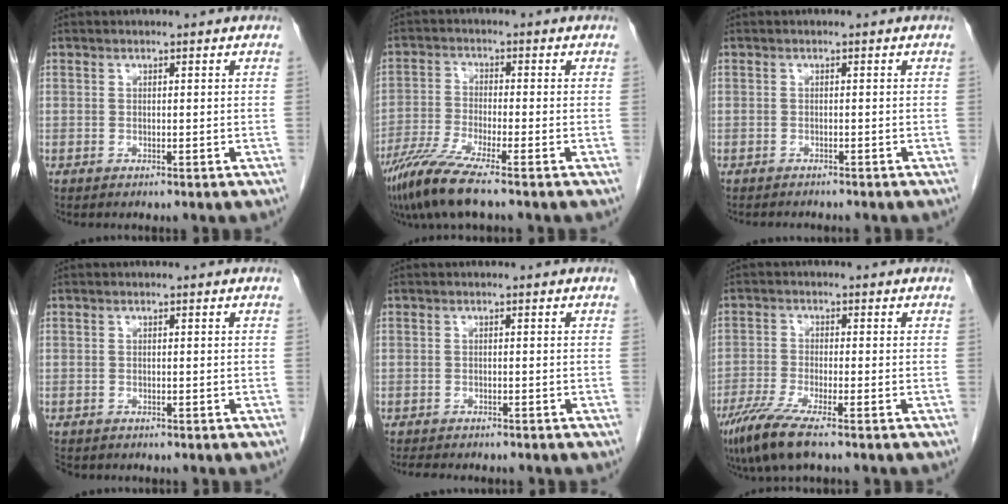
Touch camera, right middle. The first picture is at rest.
{"total": 7.8, "force": [-5.8, -0.4, 5.2], "torque": [-0.108, -0.028, -0.114]}
{"total": 2.9, "force": [-2.7, 0.5, 0.8], "torque": [-0.013, -0.007, -0.033]}
{"total": 2.7, "force": [-2.2, 1.3, 0.9], "torque": [-0.017, -0.004, -0.031]}
{"total": 5.8, "force": [-5.0, 1.4, 2.4], "torque": [-0.039, -0.010, -0.068]}
{"total": 7.1, "force": [-4.9, 0.3, 5.0], "torque": [-0.098, -0.021, -0.091]}